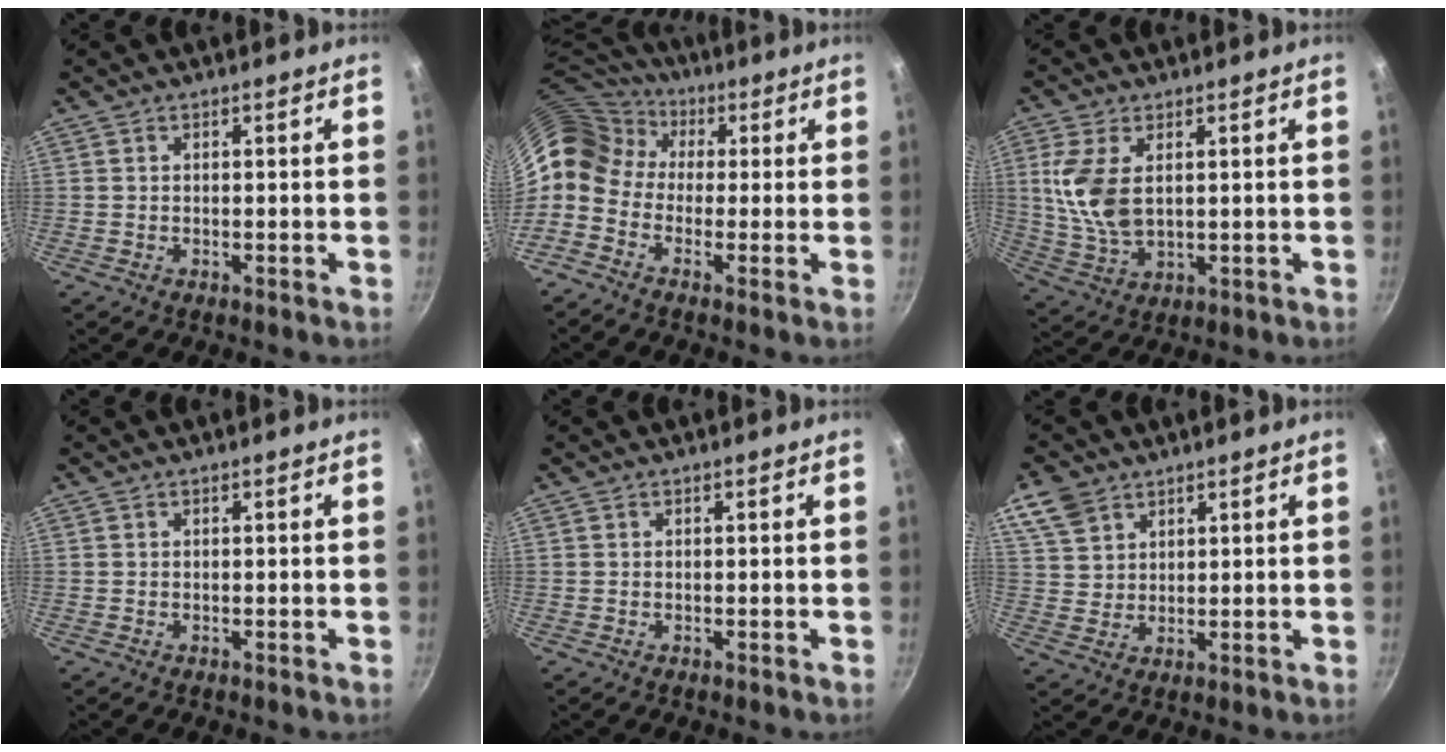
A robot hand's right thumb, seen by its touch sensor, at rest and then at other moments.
{"total": 11.4, "force": [1.4, 9.5, 6.0], "torque": [-0.119, 0.038, -0.002]}
{"total": 10.0, "force": [2.2, 5.6, 8.0], "torque": [-0.164, -0.012, 0.054]}
{"total": 0.0}
{"total": 0.0}
{"total": 7.2, "force": [4.5, 5.0, 2.6], "torque": [-0.036, -0.007, 0.093]}